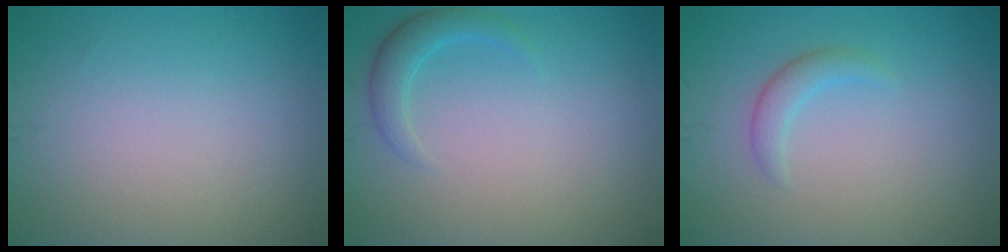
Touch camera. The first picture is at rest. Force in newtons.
{"total": 2.1, "press": 2.1, "slide": 0.2}
{"total": 1.7, "press": 1.7, "slide": 0.2}